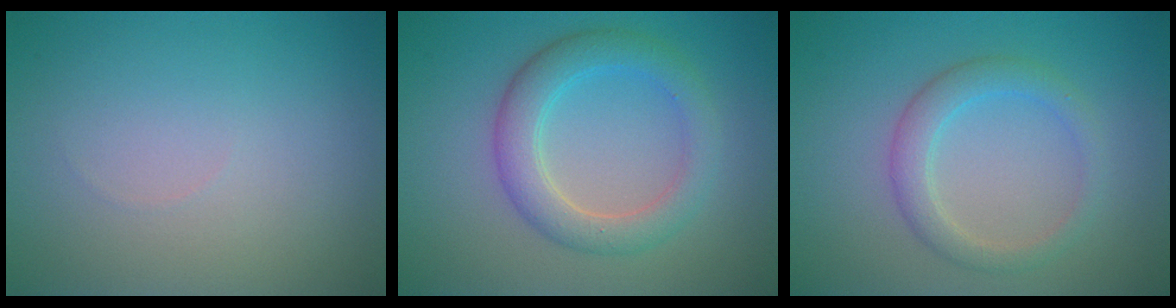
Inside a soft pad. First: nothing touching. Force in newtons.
{"total": 4.2, "press": 4.2, "slide": 0.3}
{"total": 2.8, "press": 2.8, "slide": 0.1}